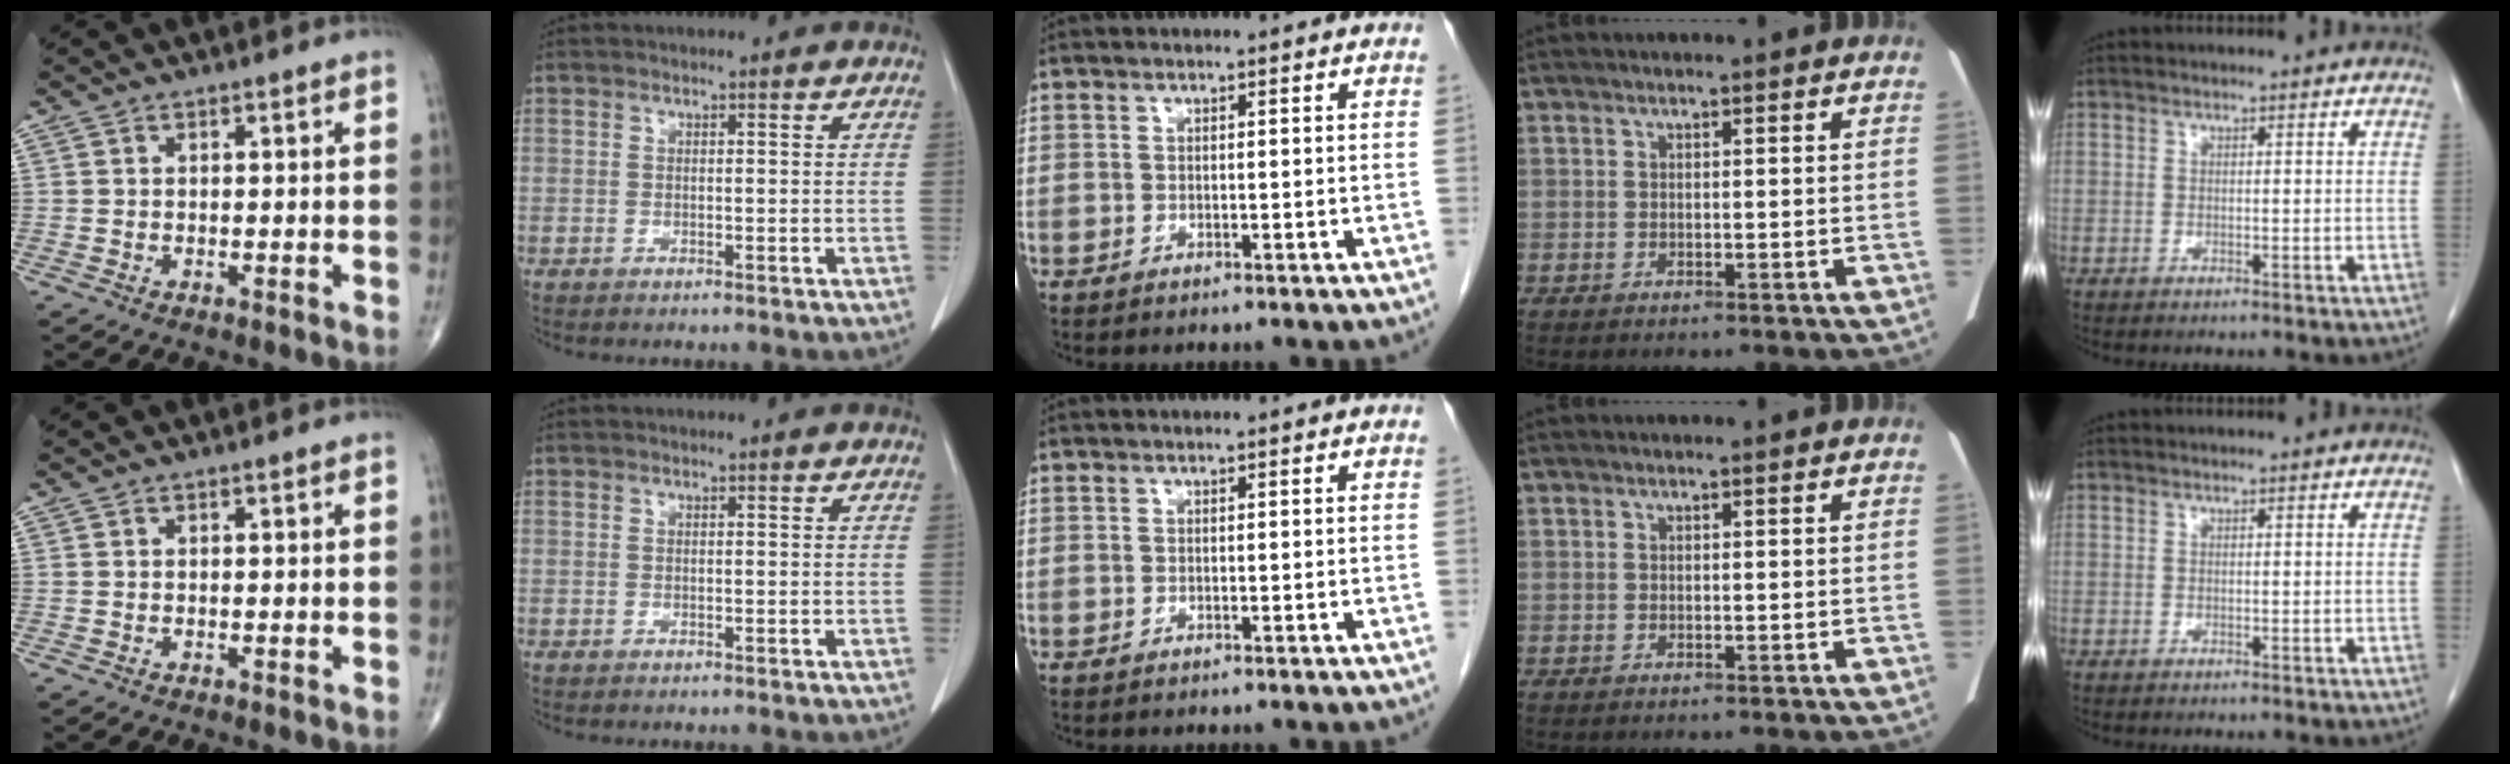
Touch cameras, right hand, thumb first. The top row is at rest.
{}